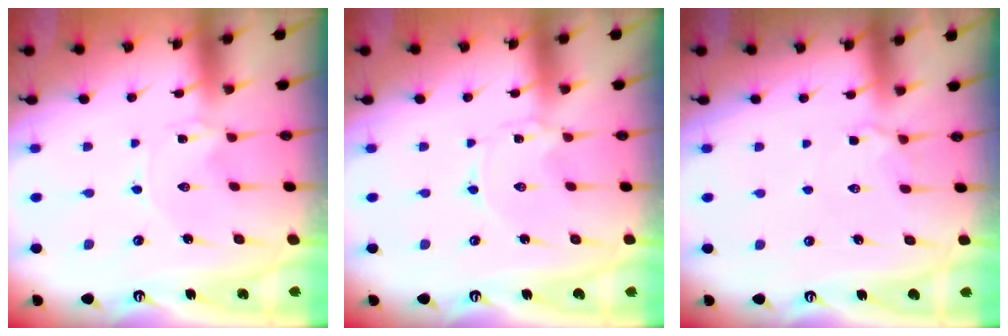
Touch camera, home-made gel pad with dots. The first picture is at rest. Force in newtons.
{"total": 0.0}
{"total": 3.0, "press": 2.9, "slide": 0.7}